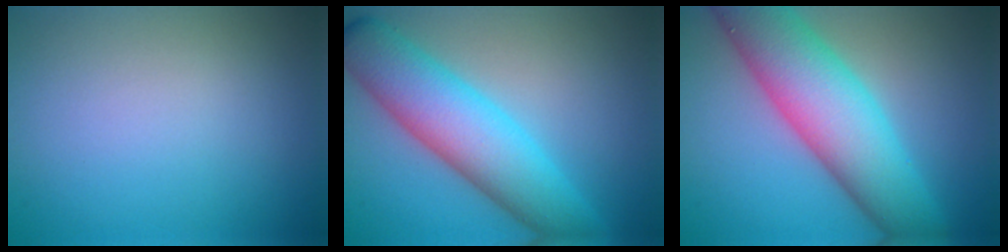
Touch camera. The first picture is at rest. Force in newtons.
{"total": 8.0, "press": 8.0, "slide": 0.2}
{"total": 9.6, "press": 9.6, "slide": 0.3}